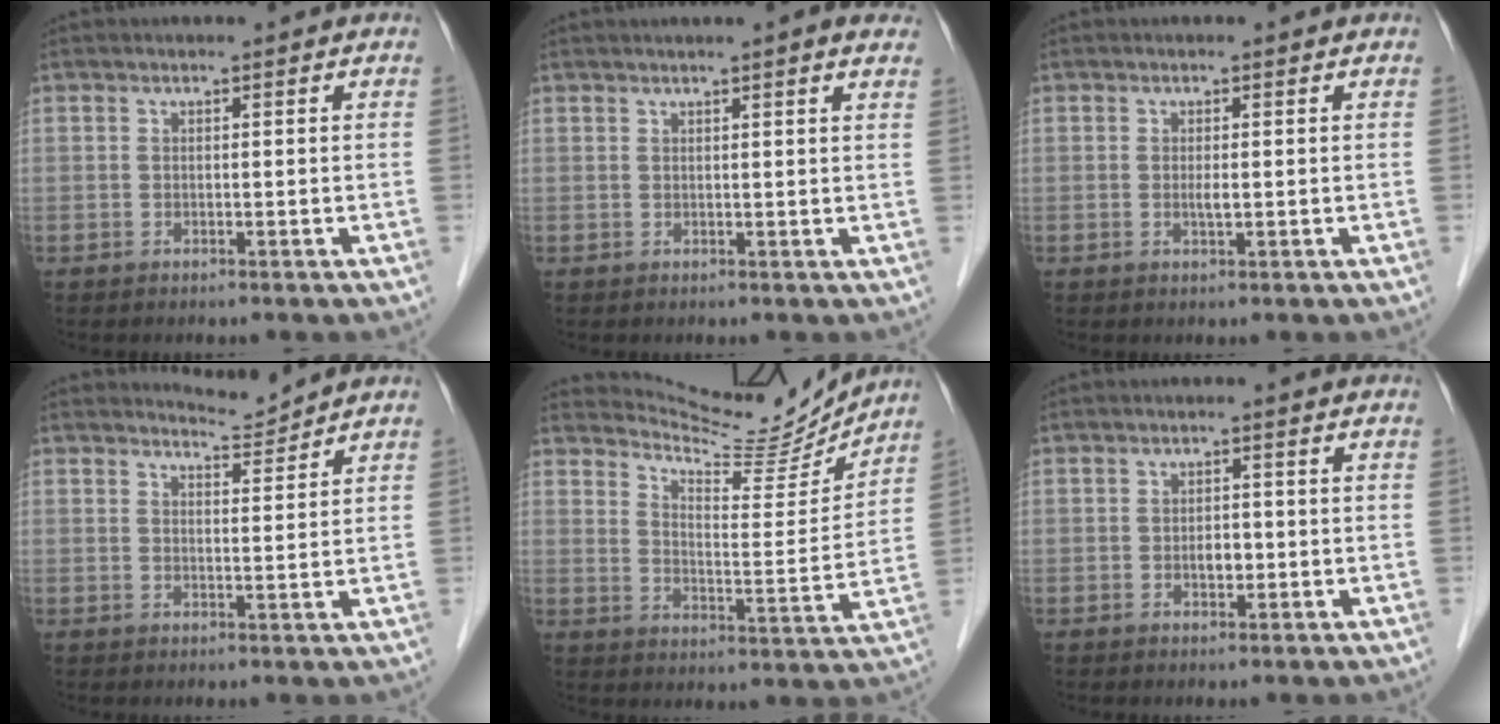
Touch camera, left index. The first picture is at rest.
{"total": 4.7, "force": [3.7, 0.1, 2.9], "torque": [-0.040, 0.017, 0.042]}
{"total": 1.1, "force": [0.0, 0.2, 1.1], "torque": [-0.023, -0.002, 0.000]}
{"total": 3.0, "force": [2.9, -0.6, -0.7], "torque": [0.001, -0.014, 0.053]}
{"total": 12.5, "force": [12.3, 1.0, 1.5], "torque": [-0.033, -0.027, 0.178]}
{"total": 2.1, "force": [-0.6, 1.2, 1.6], "torque": [-0.026, 0.002, -0.006]}